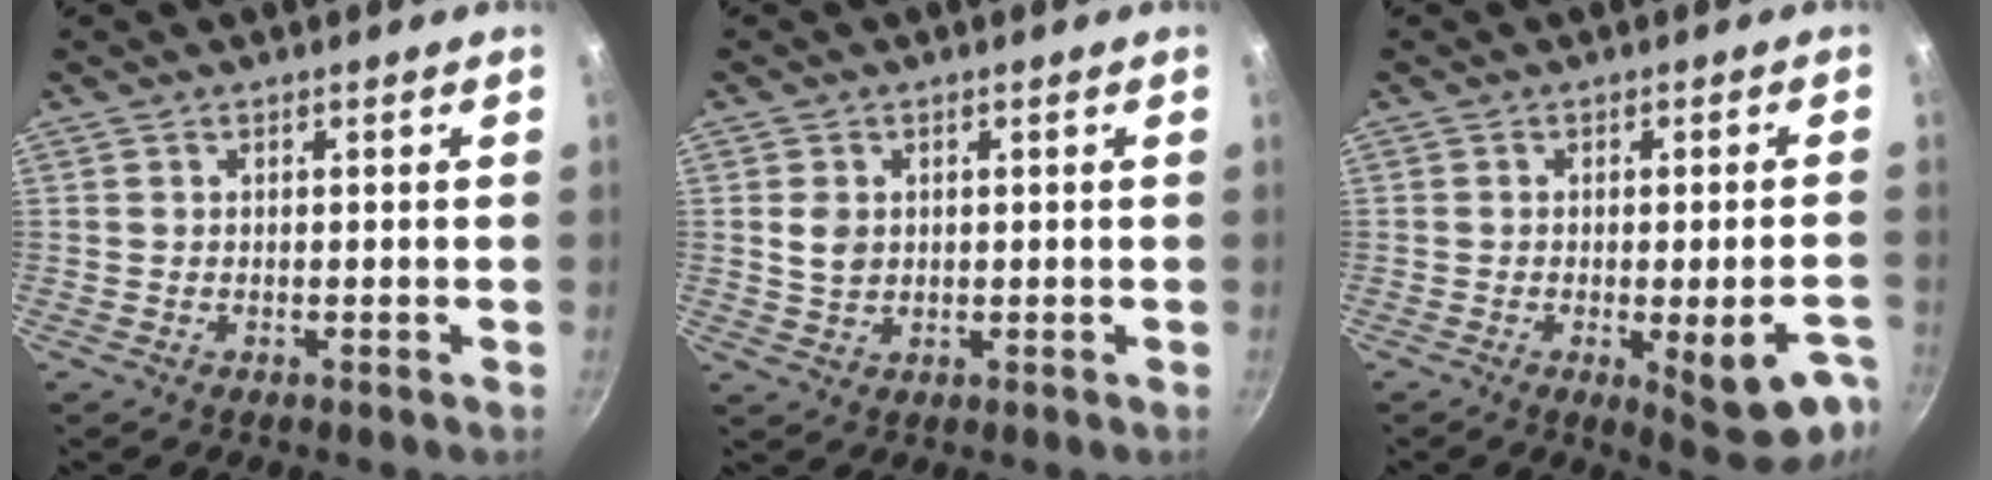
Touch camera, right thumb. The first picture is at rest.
{"total": 3.6, "force": [0.6, 2.9, 2.2], "torque": [-0.032, 0.000, 0.016]}
{"total": 11.8, "force": [-4.4, 3.6, 10.4], "torque": [-0.103, 0.009, -0.047]}